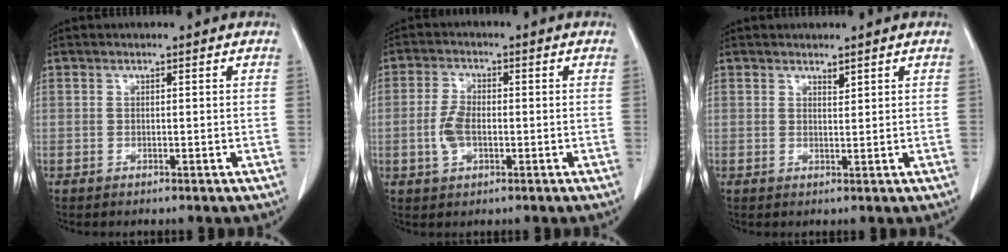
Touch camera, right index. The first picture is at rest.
{"total": 4.5, "force": [-0.8, 2.4, 3.7], "torque": [-0.085, 0.005, -0.018]}
{"total": 0.9, "force": [0.8, 0.1, 0.4], "torque": [-0.008, -0.008, 0.014]}